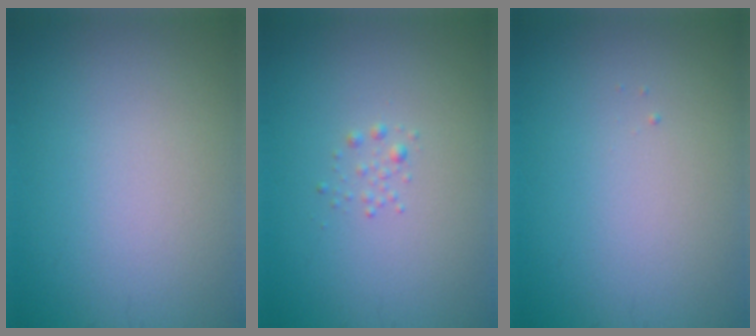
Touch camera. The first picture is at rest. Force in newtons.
{"total": 0.7, "press": 0.7, "slide": 0.0}
{"total": 0.0}